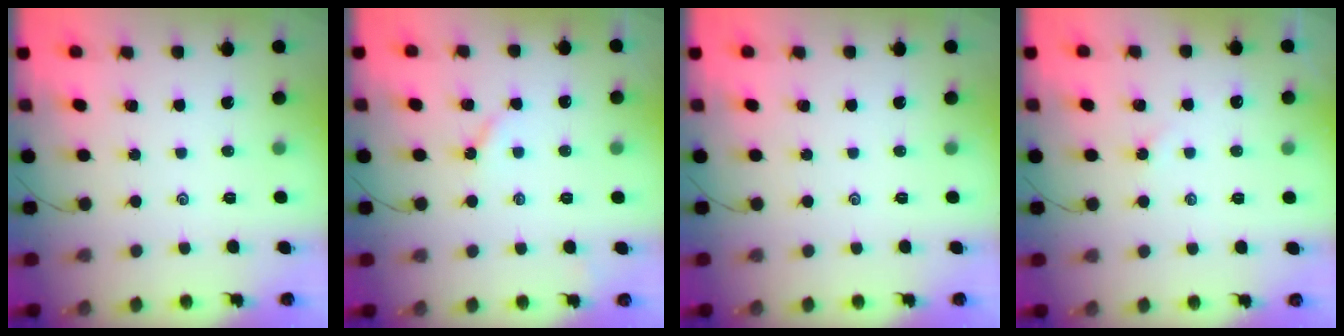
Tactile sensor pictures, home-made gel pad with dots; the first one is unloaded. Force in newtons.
{"total": 2.3, "press": 2.3, "slide": 0.3}
{"total": 0.0}
{"total": 1.9, "press": 1.9, "slide": 0.3}